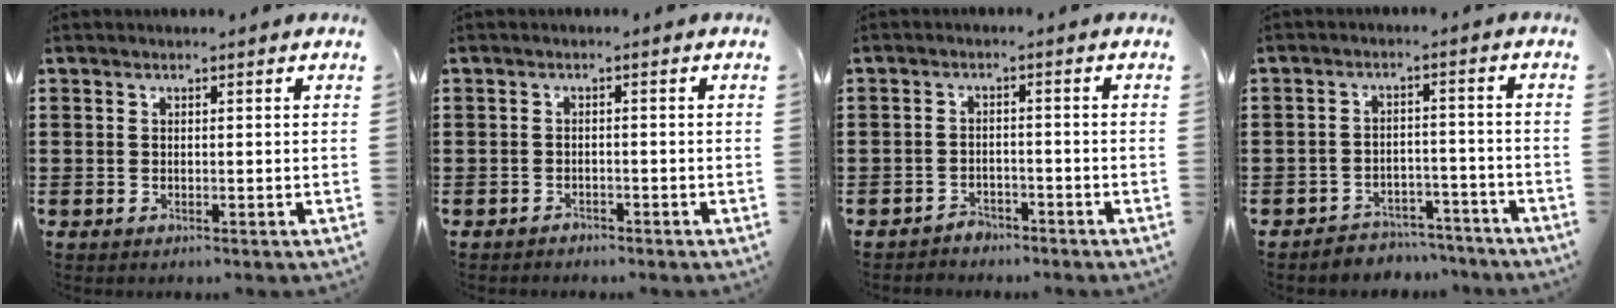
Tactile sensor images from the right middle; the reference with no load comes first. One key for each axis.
{"total": 1.1, "fx": -1.0, "fy": 0.2, "fz": 0.0, "tx": -0.004, "ty": 0.002, "tz": -0.023}
{"total": 2.3, "fx": -2.2, "fy": 0.6, "fz": 0.0, "tx": -0.007, "ty": 0.002, "tz": -0.049}
{"total": 4.1, "fx": -4.0, "fy": 0.8, "fz": -0.1, "tx": -0.004, "ty": 0.004, "tz": -0.087}